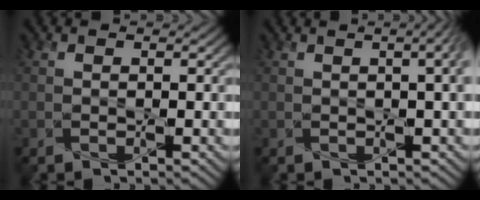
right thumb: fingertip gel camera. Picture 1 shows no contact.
{"total": 4.0, "force": [0.5, 1.0, 3.9], "torque": [-0.037, 0.013, 0.001]}